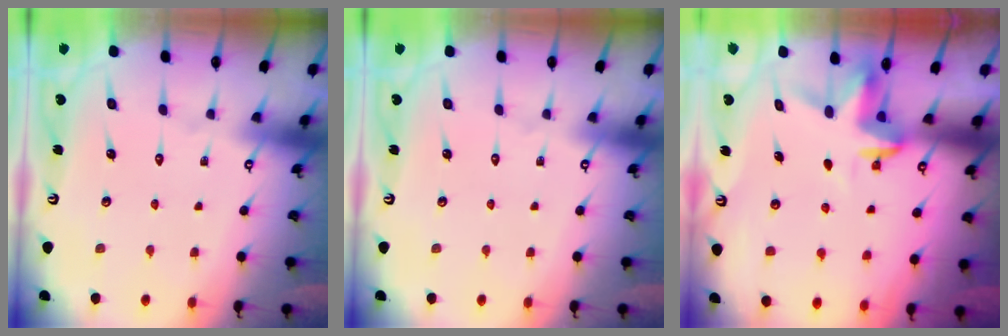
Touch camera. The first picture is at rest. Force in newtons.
{"total": 0.0}
{"total": 3.5, "press": 3.5, "slide": 0.2}